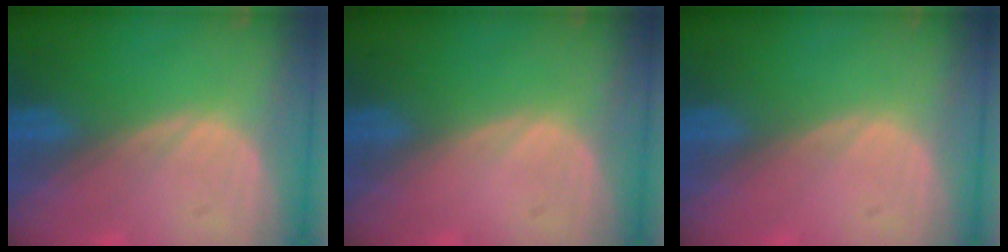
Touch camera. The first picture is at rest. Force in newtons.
{"total": 0.0}
{"total": 0.0}